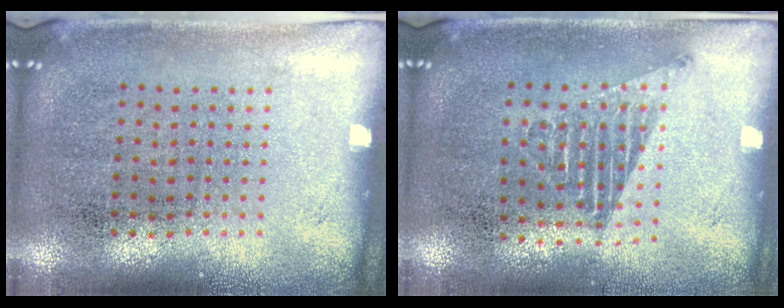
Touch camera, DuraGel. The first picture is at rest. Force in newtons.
{"total": 1.3, "press": 1.0, "slide": 0.8}